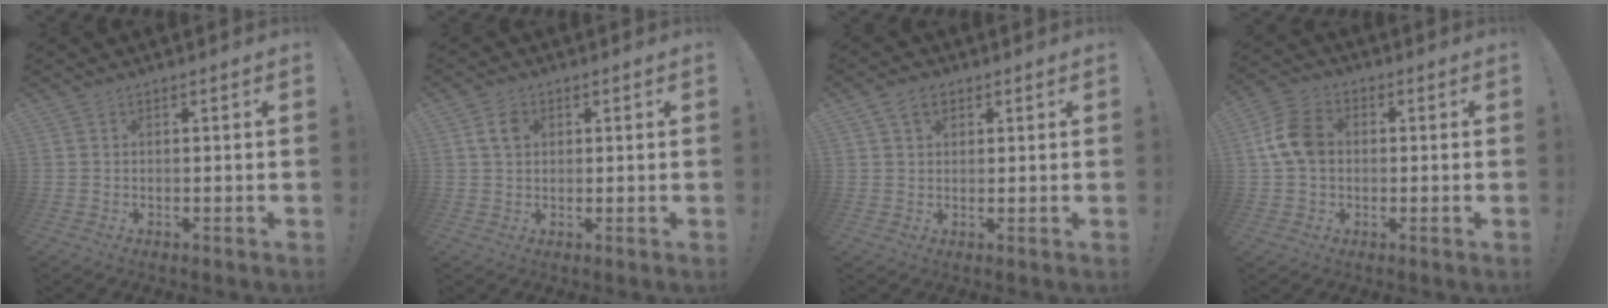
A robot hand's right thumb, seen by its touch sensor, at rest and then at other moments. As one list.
[{"total": 4.2, "force": [1.3, 3.0, 2.7], "torque": [-0.046, 0.004, 0.024]}, {"total": 4.3, "force": [2.2, 2.9, 2.4], "torque": [-0.044, 0.001, 0.041]}, {"total": 10.3, "force": [0.8, 7.6, 7.0], "torque": [-0.136, 0.016, 0.021]}]